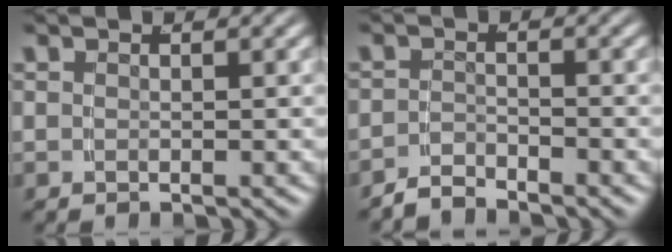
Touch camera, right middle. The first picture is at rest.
{"total": 2.3, "force": [-2.3, 0.0, 0.0], "torque": [0.003, -0.004, -0.044]}